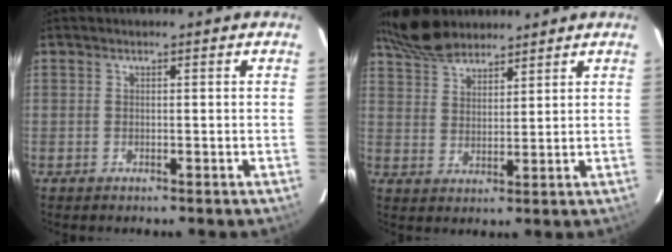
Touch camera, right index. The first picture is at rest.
{"total": 10.0, "force": [8.5, 3.6, 3.8], "torque": [-0.081, 0.031, 0.159]}